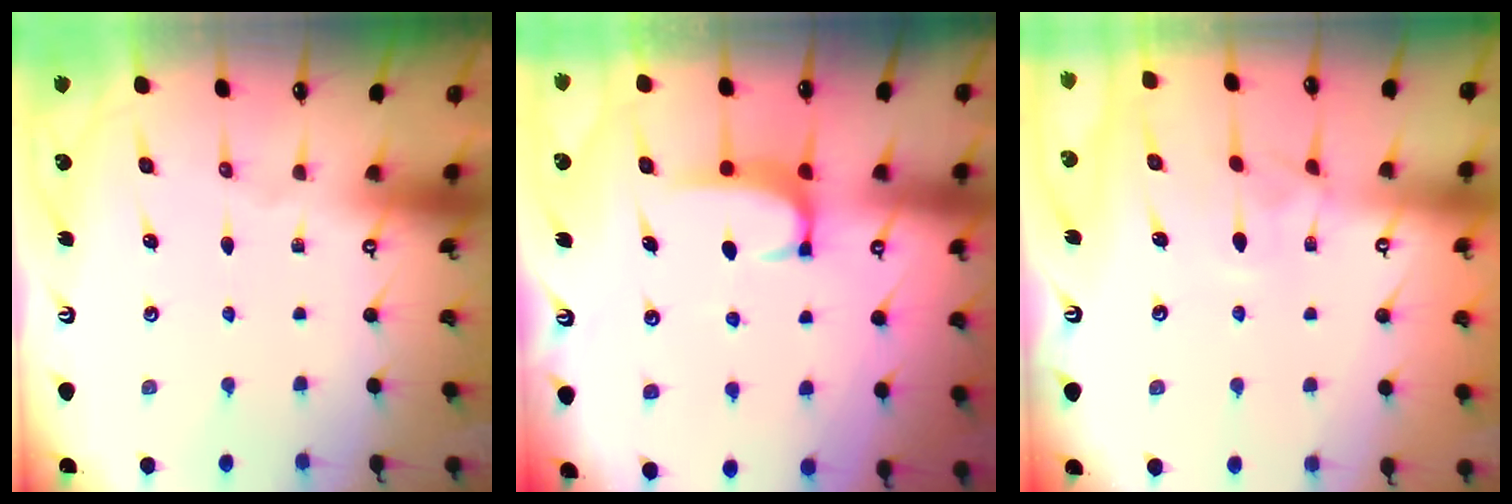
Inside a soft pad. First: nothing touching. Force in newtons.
{"total": 1.9, "press": 1.9, "slide": 0.5}
{"total": 1.6, "press": 1.4, "slide": 0.7}